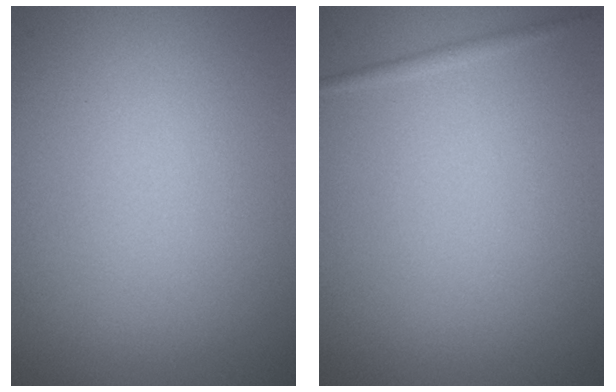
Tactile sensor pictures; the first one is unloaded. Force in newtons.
{"total": 0.6, "press": 0.6, "slide": 0.1}